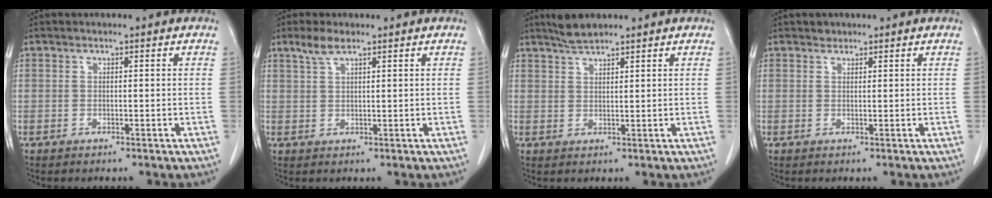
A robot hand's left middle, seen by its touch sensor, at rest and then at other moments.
{"total": 2.7, "force": [2.0, 0.4, 1.8], "torque": [-0.045, 0.006, 0.043]}
{"total": 3.1, "force": [2.8, 0.2, 1.3], "torque": [-0.030, 0.004, 0.055]}
{"total": 0.8, "force": [0.7, 0.4, 0.0], "torque": [-0.001, 0.000, 0.009]}